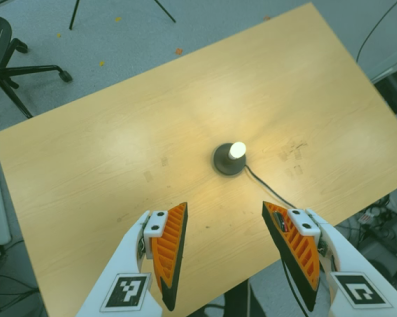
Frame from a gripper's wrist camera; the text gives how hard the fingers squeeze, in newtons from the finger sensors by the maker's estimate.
{"total": 0.0}